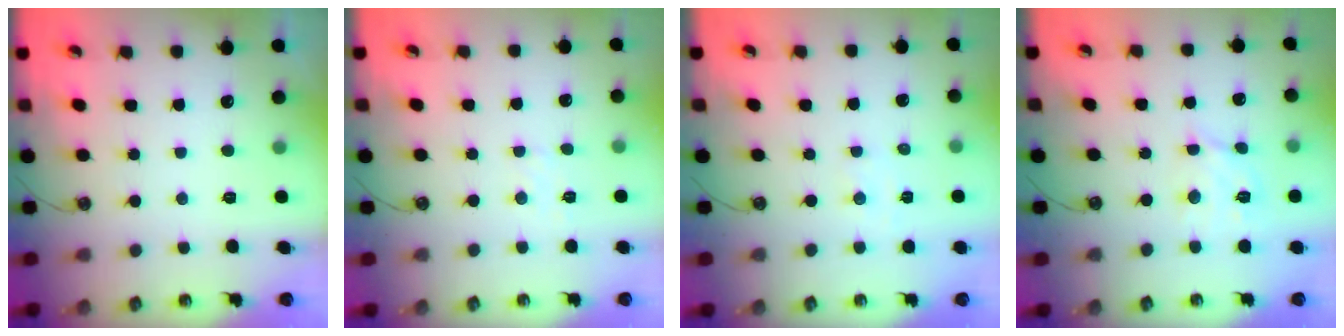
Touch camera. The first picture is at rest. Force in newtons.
{"total": 4.4, "press": 4.3, "slide": 0.6}
{"total": 3.4, "press": 3.3, "slide": 0.5}
{"total": 10.4, "press": 10.3, "slide": 0.8}